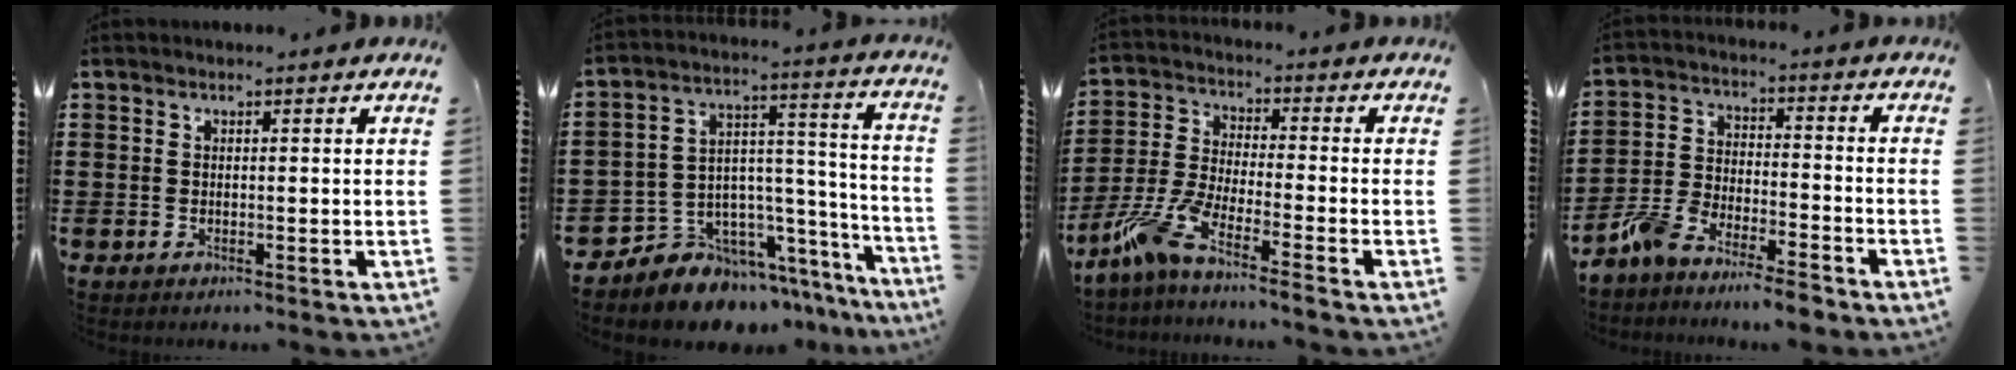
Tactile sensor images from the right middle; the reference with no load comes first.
{"total": 6.7, "force": [-5.6, 3.7, -0.1], "torque": [-0.010, -0.002, -0.103]}
{"total": 6.9, "force": [-5.5, 0.4, 4.2], "torque": [-0.117, -0.023, -0.114]}
{"total": 6.9, "force": [-6.7, 0.2, 1.7], "torque": [-0.043, 0.005, -0.134]}